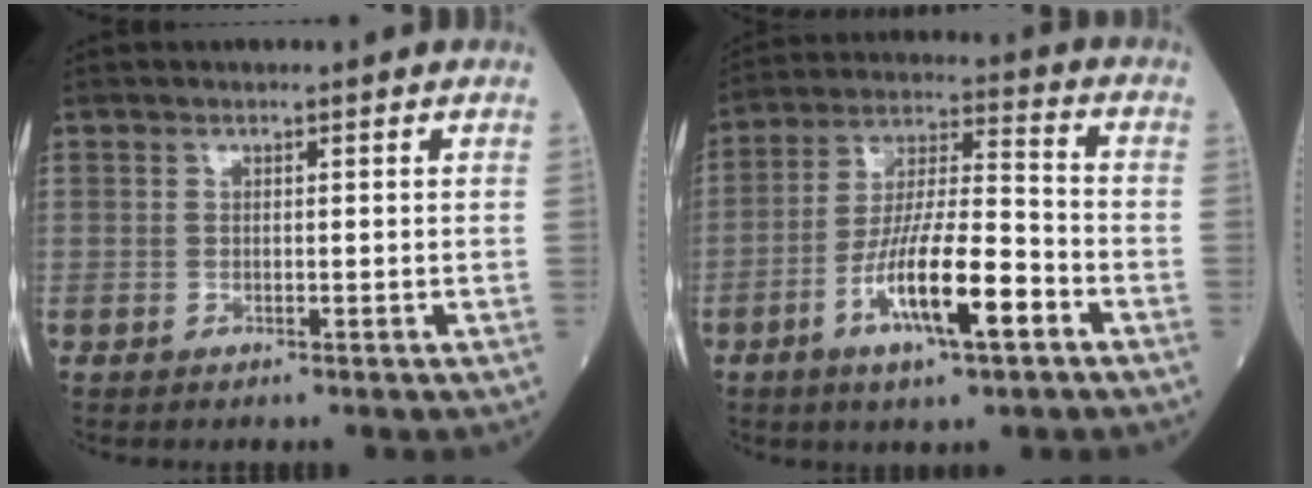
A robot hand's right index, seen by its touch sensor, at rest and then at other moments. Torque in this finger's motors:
{"motor_torque": [1.70, -0.44, 1.05, 0.21]}